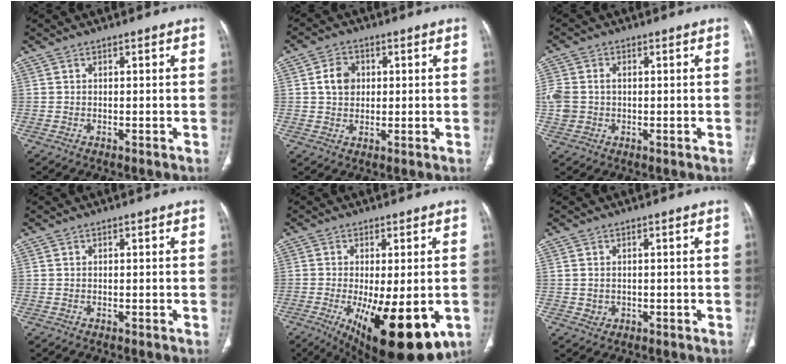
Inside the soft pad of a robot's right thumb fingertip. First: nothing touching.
{"total": 5.4, "force": [1.0, 4.3, 3.0], "torque": [-0.037, 0.003, 0.015]}
{"total": 5.9, "force": [-0.2, 4.8, 3.5], "torque": [-0.087, 0.010, -0.002]}
{"total": 0.0}
{"total": 18.6, "force": [-6.6, 6.7, 16.0], "torque": [-0.213, -0.028, -0.081]}
{"total": 1.6, "force": [-0.1, 1.5, 0.6], "torque": [-0.007, -0.001, 0.006]}